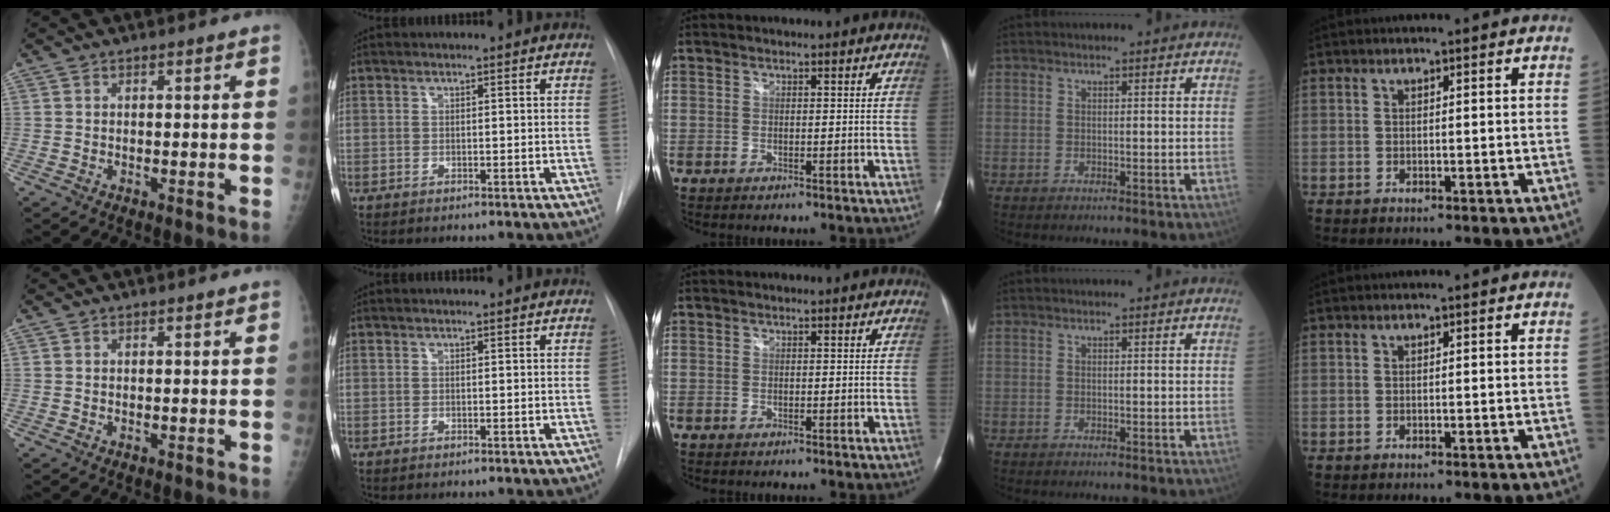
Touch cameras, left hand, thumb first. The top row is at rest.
{}